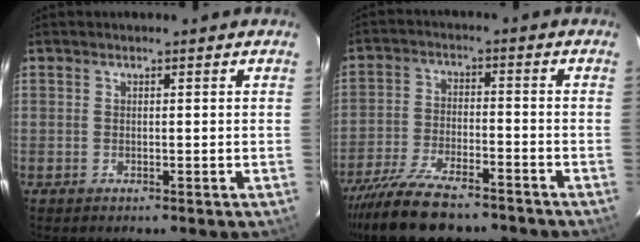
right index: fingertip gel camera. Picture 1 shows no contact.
{"total": 15.6, "force": [-13.0, 4.4, 7.4], "torque": [-0.161, -0.026, -0.218]}